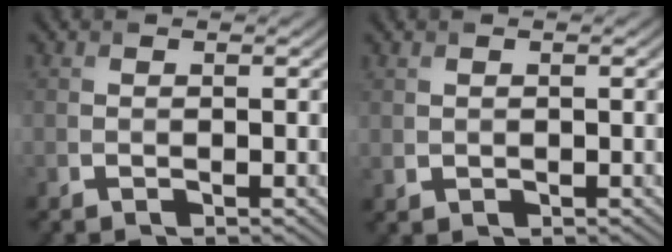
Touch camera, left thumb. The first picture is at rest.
{"total": 0.9, "force": [0.4, 0.7, 0.3], "torque": [-0.009, -0.003, 0.013]}